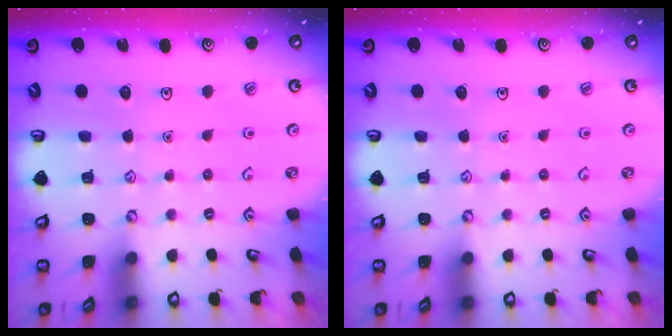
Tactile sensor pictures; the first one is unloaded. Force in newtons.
{"total": 0.0}